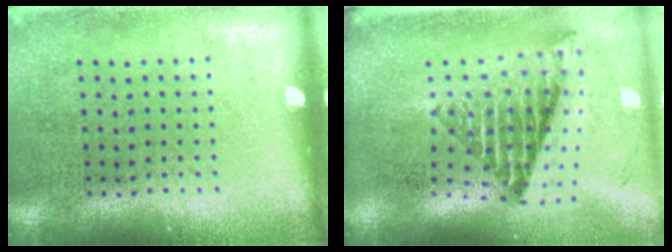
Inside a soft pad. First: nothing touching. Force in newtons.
{"total": 1.8, "press": 1.4, "slide": 1.1}